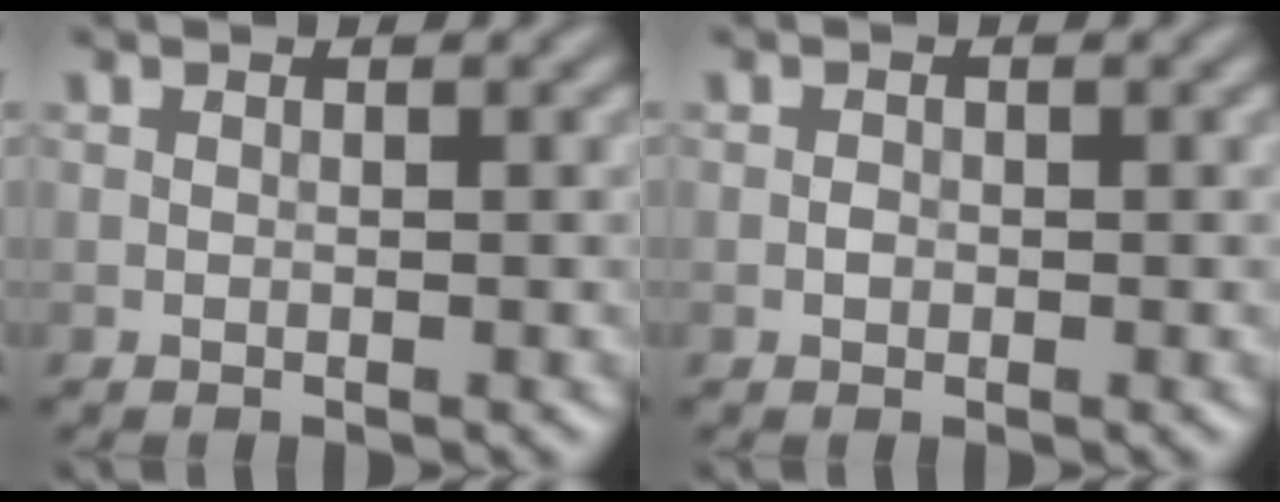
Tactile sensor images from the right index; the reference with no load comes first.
{"total": 0.6, "force": [-0.1, 0.5, 0.3], "torque": [-0.003, -0.001, -0.003]}